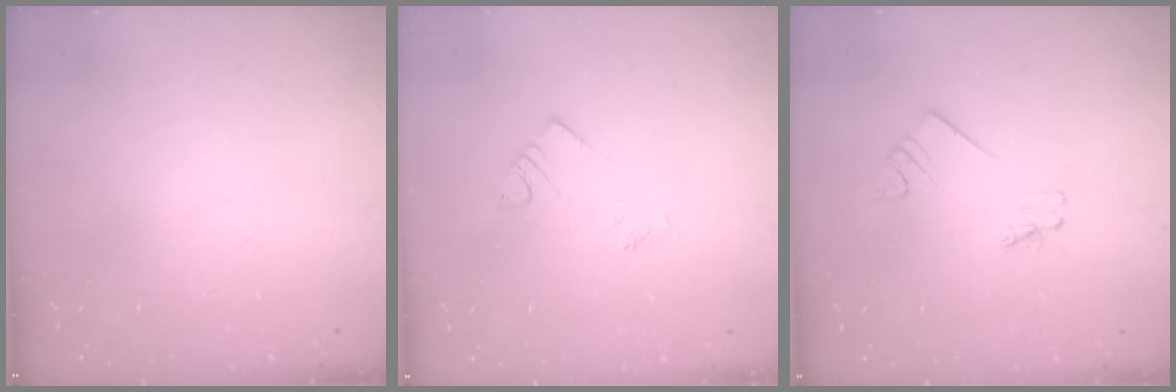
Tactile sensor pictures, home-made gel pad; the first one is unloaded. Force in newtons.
{"total": 3.2, "press": 3.1, "slide": 0.5}
{"total": 2.0, "press": 2.0, "slide": 0.3}